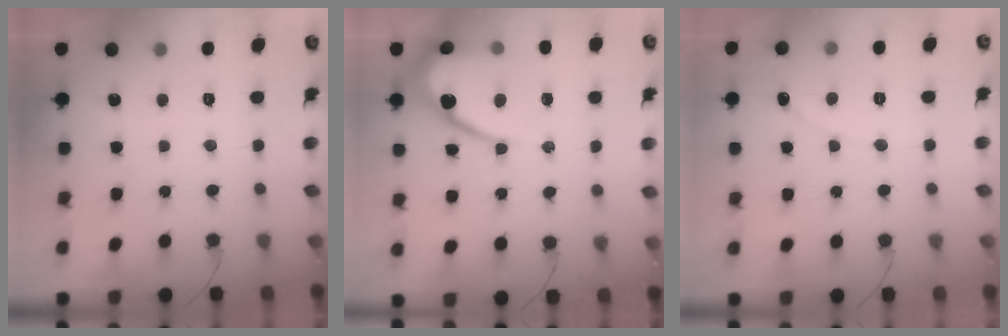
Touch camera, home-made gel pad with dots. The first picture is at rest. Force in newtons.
{"total": 10.8, "press": 10.8, "slide": 0.9}
{"total": 0.7, "press": 0.7, "slide": 0.0}